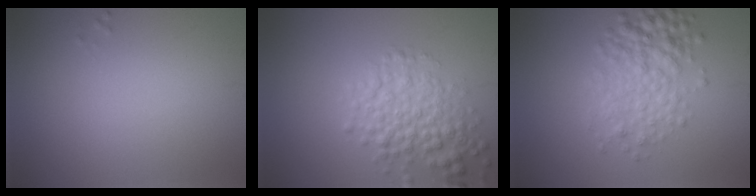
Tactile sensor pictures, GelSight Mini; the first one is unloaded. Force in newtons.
{"total": 4.1, "press": 4.1, "slide": 0.1}
{"total": 4.3, "press": 4.3, "slide": 0.0}